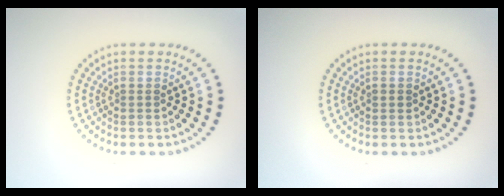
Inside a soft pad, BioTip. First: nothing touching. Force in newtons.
{"total": 0.7, "press": 0.7, "slide": 0.0}